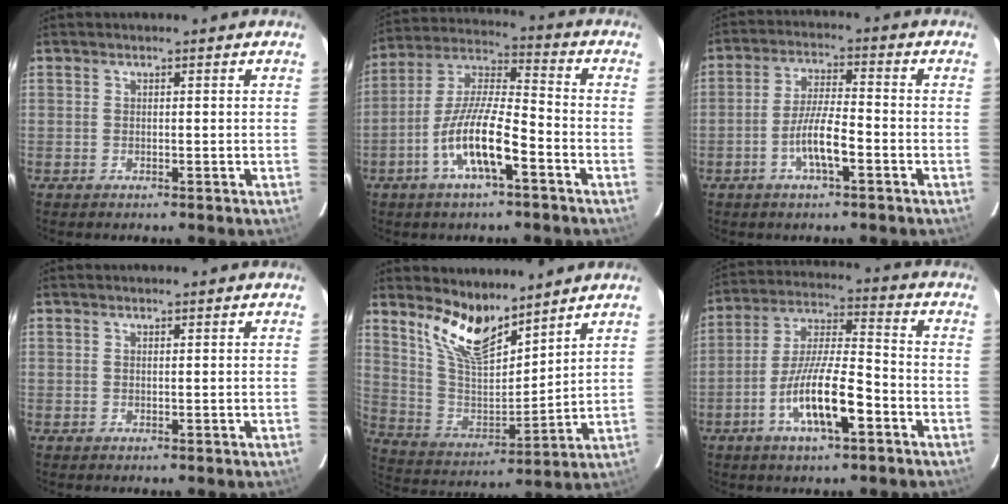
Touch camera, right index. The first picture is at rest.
{"total": 12.5, "force": [-5.7, 2.8, 10.8], "torque": [-0.220, -0.004, -0.111]}
{"total": 6.9, "force": [-3.1, 1.3, 6.1], "torque": [-0.123, 0.001, -0.055]}
{"total": 0.0}
{"total": 12.9, "force": [9.9, 4.2, 7.2], "torque": [-0.147, -0.008, 0.198]}
{"total": 13.0, "force": [-5.9, 3.0, 11.2], "torque": [-0.222, -0.006, -0.107]}